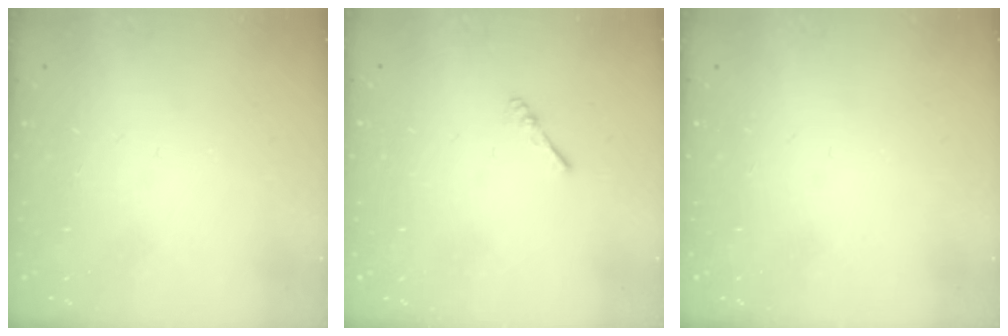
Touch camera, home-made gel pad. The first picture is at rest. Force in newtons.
{"total": 2.2, "press": 2.2, "slide": 0.4}
{"total": 0.0}